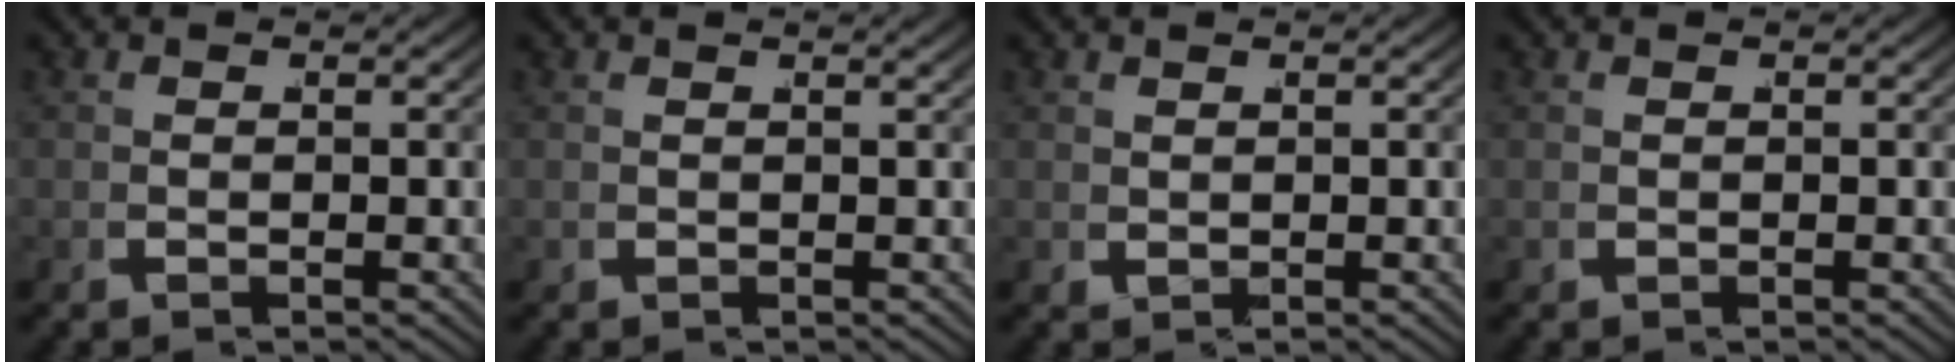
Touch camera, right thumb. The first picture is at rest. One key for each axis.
{"total": 1.0, "fx": 0.3, "fy": -0.9, "fz": -0.4, "tx": 0.011, "ty": 0.004, "tz": 0.008}
{"total": 1.1, "fx": 0.9, "fy": -0.6, "fz": -0.3, "tx": 0.016, "ty": 0.005, "tz": 0.019}
{"total": 0.5, "fx": 0.1, "fy": -0.5, "fz": -0.2, "tx": 0.008, "ty": 0.000, "tz": 0.005}